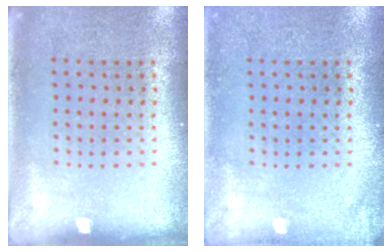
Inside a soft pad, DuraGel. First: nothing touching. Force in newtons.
{"total": 1.1, "press": 1.1, "slide": 0.1}